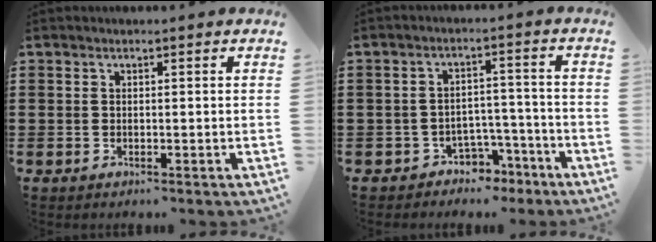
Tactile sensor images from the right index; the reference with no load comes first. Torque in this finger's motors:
{"motor_torque": [0.74, 1.11, -0.06, -0.13]}